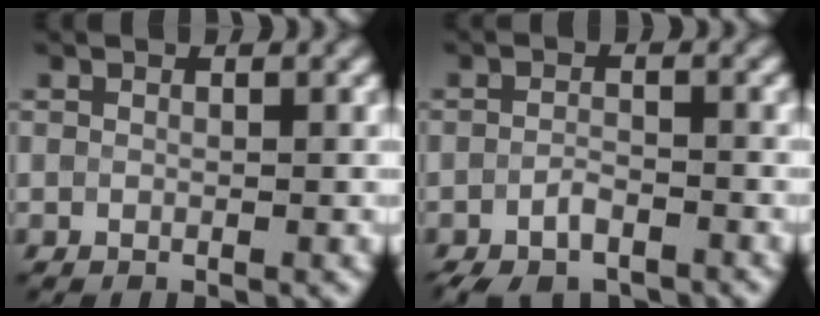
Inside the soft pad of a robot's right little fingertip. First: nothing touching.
{"total": 3.3, "force": [-2.4, 1.5, 1.8], "torque": [-0.033, -0.004, -0.046]}